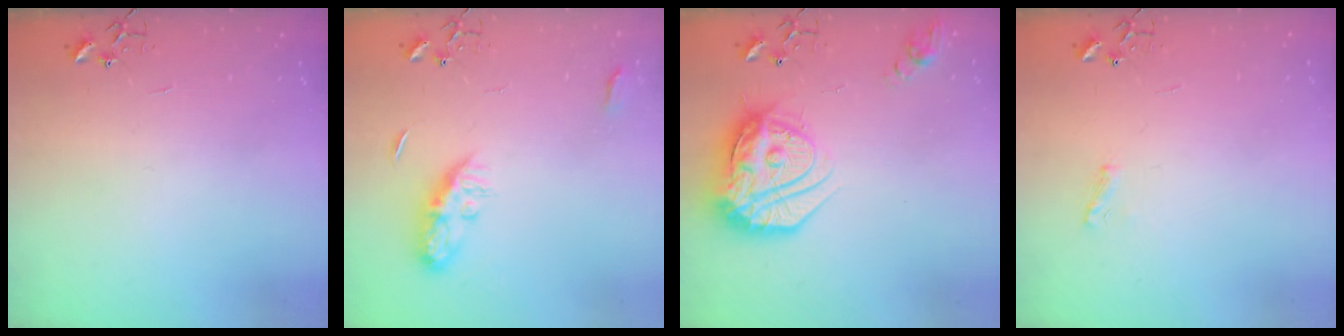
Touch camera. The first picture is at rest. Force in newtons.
{"total": 8.2, "press": 8.1, "slide": 0.6}
{"total": 23.9, "press": 23.8, "slide": 2.1}
{"total": 5.5, "press": 5.5, "slide": 0.7}